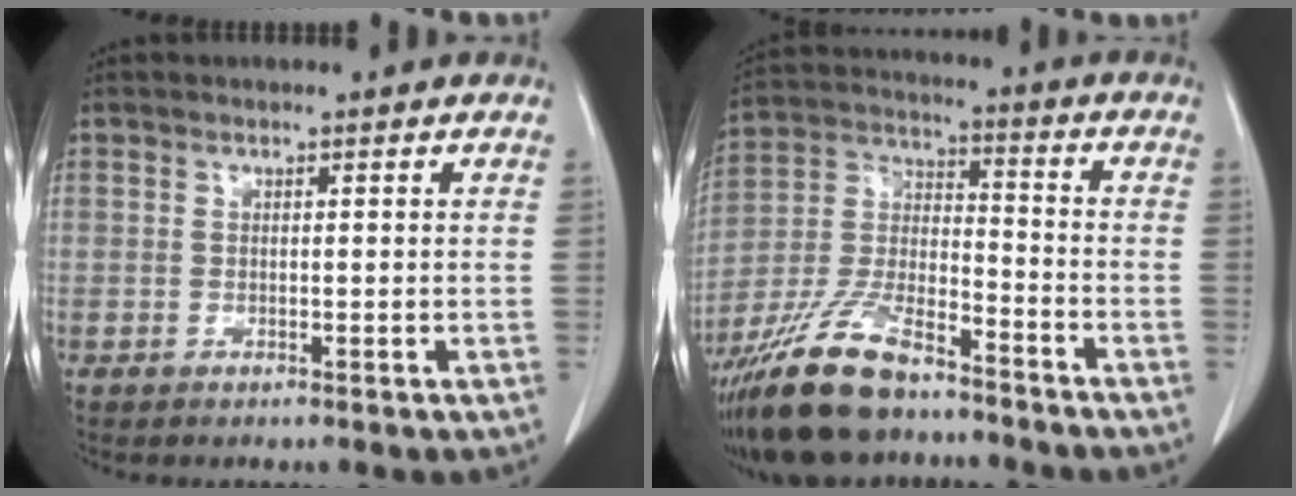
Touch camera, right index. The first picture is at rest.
{"total": 15.7, "force": [-12.2, 4.7, 8.7], "torque": [-0.189, -0.005, -0.227]}